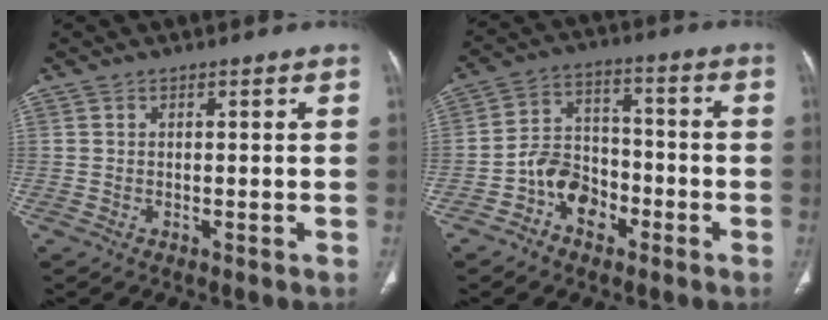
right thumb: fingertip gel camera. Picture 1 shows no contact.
{"total": 9.2, "force": [-4.4, 6.7, 4.6], "torque": [-0.048, 0.043, -0.083]}